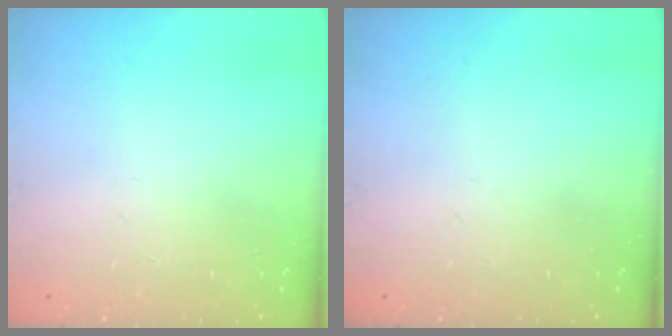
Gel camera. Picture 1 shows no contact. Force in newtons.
{"total": 0.0}